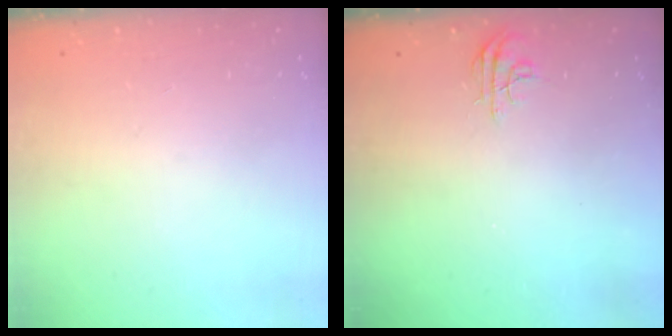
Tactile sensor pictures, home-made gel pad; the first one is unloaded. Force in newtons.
{"total": 4.3, "press": 4.3, "slide": 0.4}